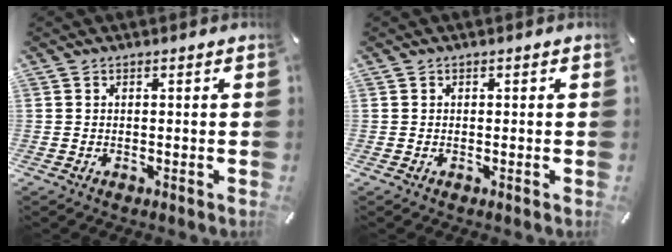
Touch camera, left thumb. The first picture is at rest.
{"total": 0.5, "force": [0.0, 0.5, 0.1], "torque": [0.000, 0.005, -0.001]}